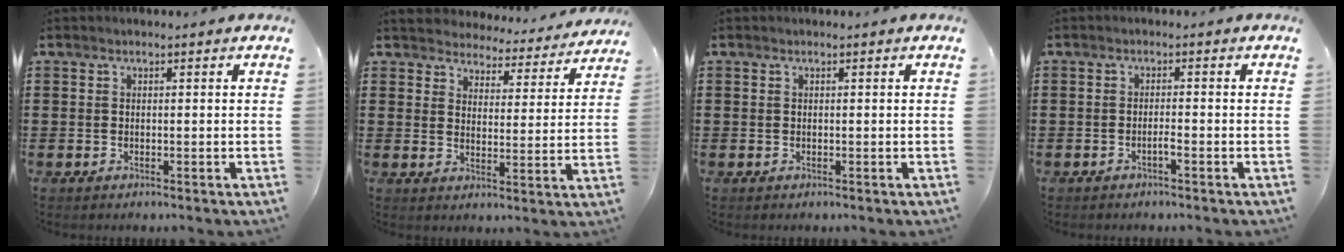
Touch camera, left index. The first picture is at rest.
{"total": 4.2, "force": [4.1, 0.4, -0.5], "torque": [-0.017, -0.034, 0.067]}
{"total": 0.0}
{"total": 1.3, "force": [-0.7, 0.0, 1.0], "torque": [-0.019, -0.003, -0.013]}